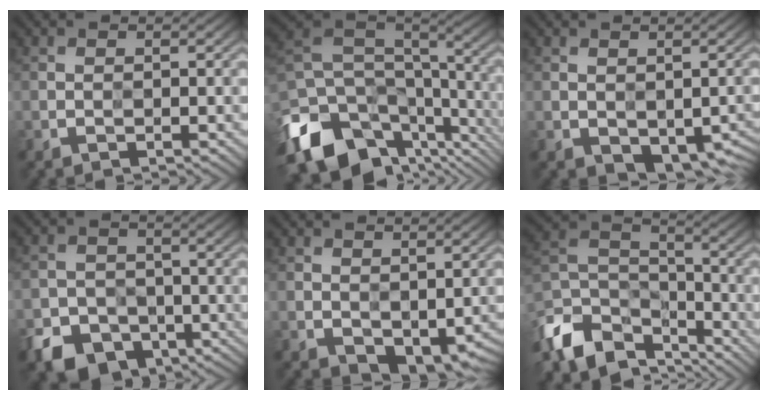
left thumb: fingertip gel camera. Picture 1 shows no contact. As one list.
[{"total": 15.7, "force": [-7.4, 9.7, 9.9], "torque": [-0.261, -0.034, -0.118]}, {"total": 6.1, "force": [-2.5, 3.5, 4.3], "torque": [-0.060, -0.024, -0.020]}, {"total": 7.5, "force": [-4.7, 5.1, 2.8], "torque": [-0.047, -0.015, -0.087]}, {"total": 4.5, "force": [-1.2, 2.7, 3.4], "torque": [-0.054, -0.016, -0.009]}, {"total": 13.2, "force": [-9.1, 6.8, 6.7], "torque": [-0.172, -0.013, -0.176]}]